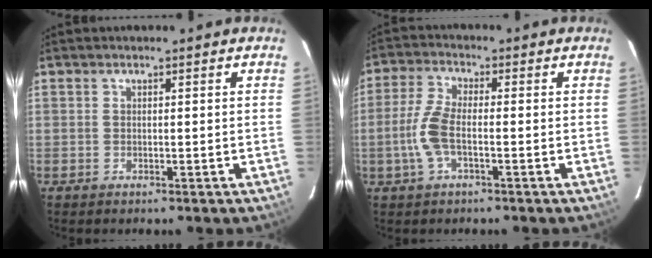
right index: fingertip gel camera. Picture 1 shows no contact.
{"total": 6.9, "force": [-1.8, 2.3, 6.3], "torque": [-0.143, 0.004, -0.039]}